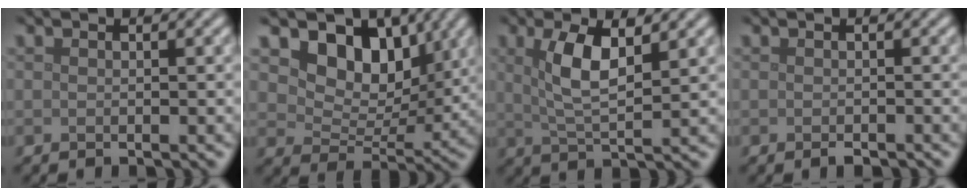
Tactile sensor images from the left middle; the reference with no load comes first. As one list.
[{"total": 8.1, "force": [3.9, 5.2, 4.7], "torque": [-0.067, -0.009, 0.056]}, {"total": 5.0, "force": [1.7, 1.6, 4.4], "torque": [-0.088, 0.000, 0.030]}, {"total": 0.7, "force": [-0.4, 0.3, 0.5], "torque": [-0.008, -0.004, -0.005]}]